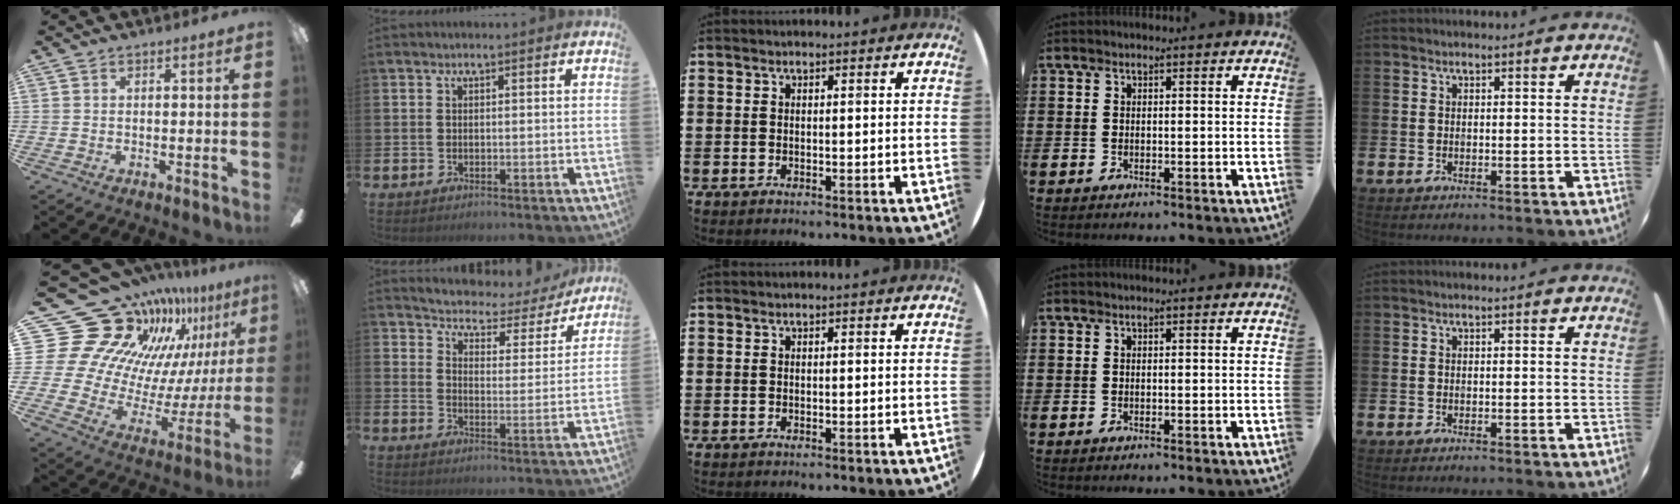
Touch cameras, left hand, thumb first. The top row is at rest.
{"thumb": {"total": 24.6, "force": [16.7, 15.0, 10.0], "torque": [-0.169, -0.157, 0.341]}, "index": {"total": 4.2, "force": [3.9, 1.4, 0.3], "torque": [-0.024, -0.041, 0.059]}}